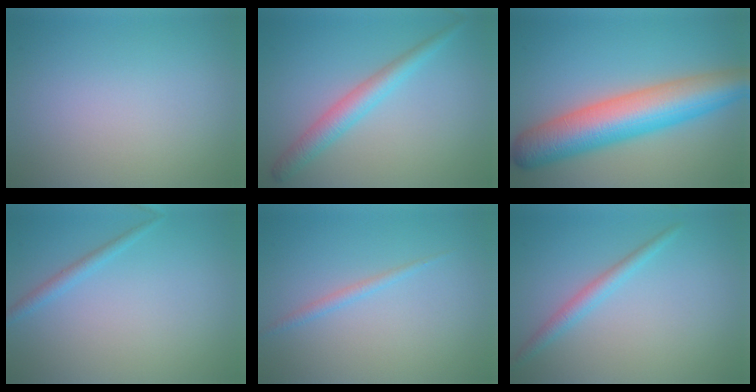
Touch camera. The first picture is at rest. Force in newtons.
{"total": 3.2, "press": 3.2, "slide": 0.1}
{"total": 9.6, "press": 9.6, "slide": 0.3}
{"total": 1.3, "press": 1.3, "slide": 0.1}
{"total": 1.1, "press": 1.1, "slide": 0.0}
{"total": 2.0, "press": 1.9, "slide": 0.1}